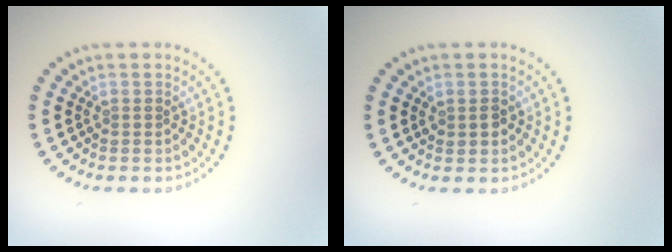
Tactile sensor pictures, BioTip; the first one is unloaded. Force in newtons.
{"total": 1.3, "press": 1.3, "slide": 0.2}